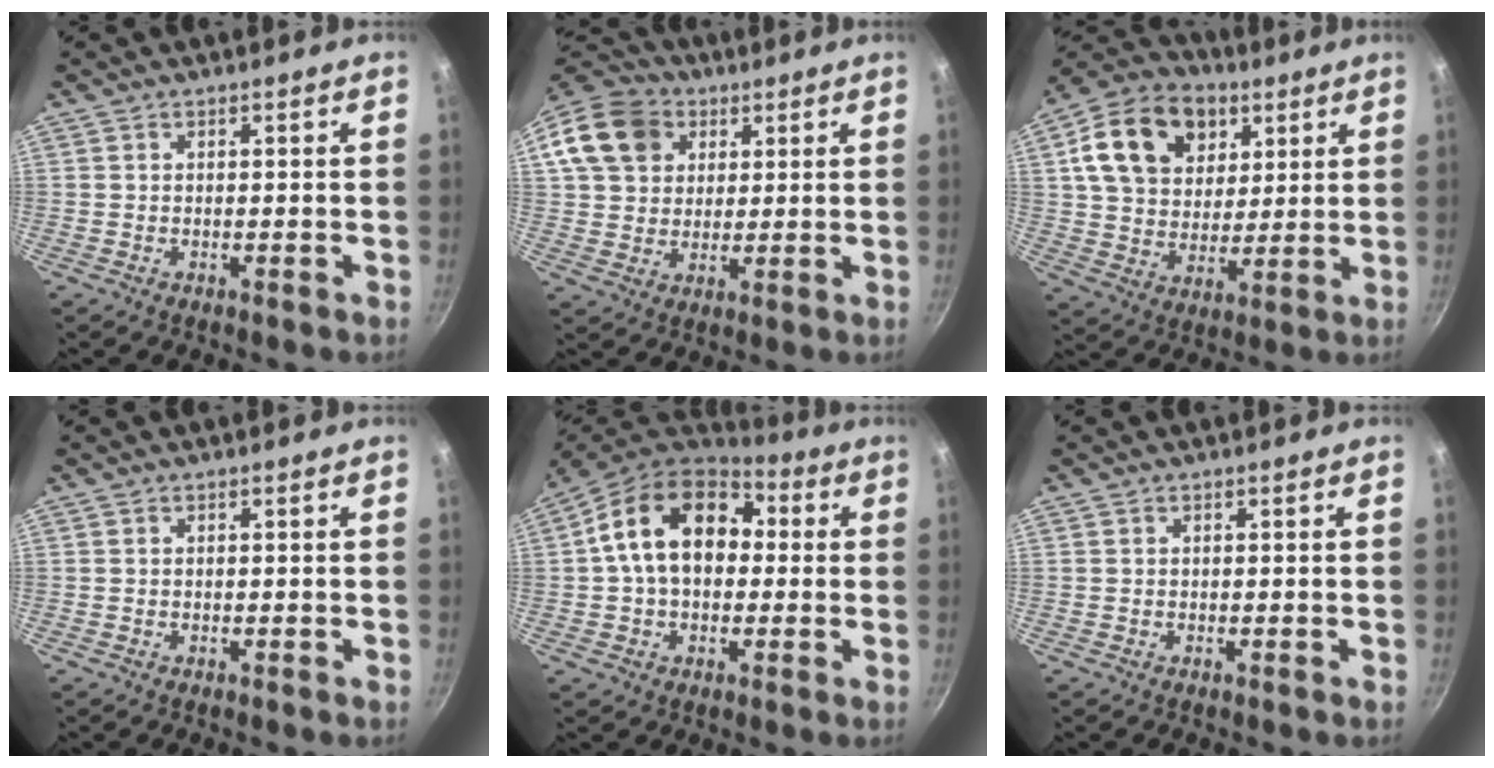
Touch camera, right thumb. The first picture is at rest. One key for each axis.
{"total": 14.9, "fx": 5.2, "fy": 12.0, "fz": 7.2, "tx": -0.129, "ty": 0.018, "tz": 0.084}
{"total": 18.4, "fx": 6.8, "fy": 13.5, "fz": 10.4, "tx": -0.160, "ty": -0.003, "tz": 0.110}
{"total": 0.0}
{"total": 17.1, "fx": 2.2, "fy": 12.0, "fz": 12.0, "tx": -0.167, "ty": 0.032, "tz": 0.021}
{"total": 0.0}